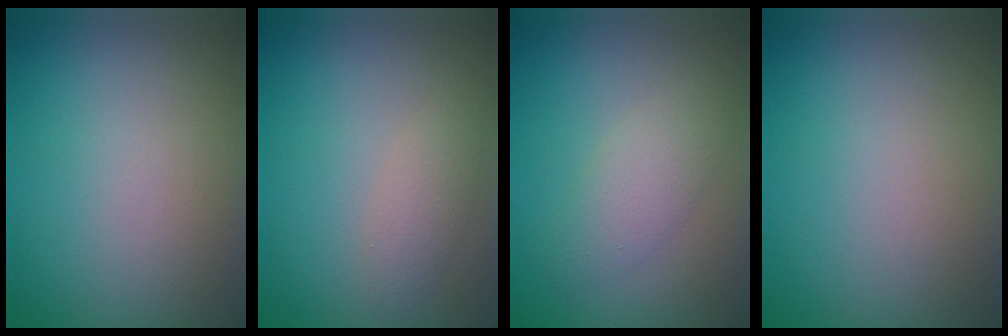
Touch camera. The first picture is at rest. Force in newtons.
{"total": 1.6, "press": 1.6, "slide": 0.1}
{"total": 2.5, "press": 2.5, "slide": 0.2}
{"total": 0.0}